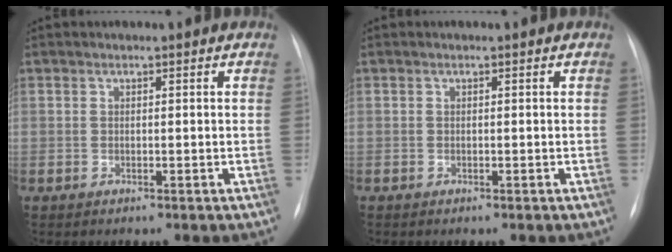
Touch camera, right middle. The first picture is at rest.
{"total": 0.0}